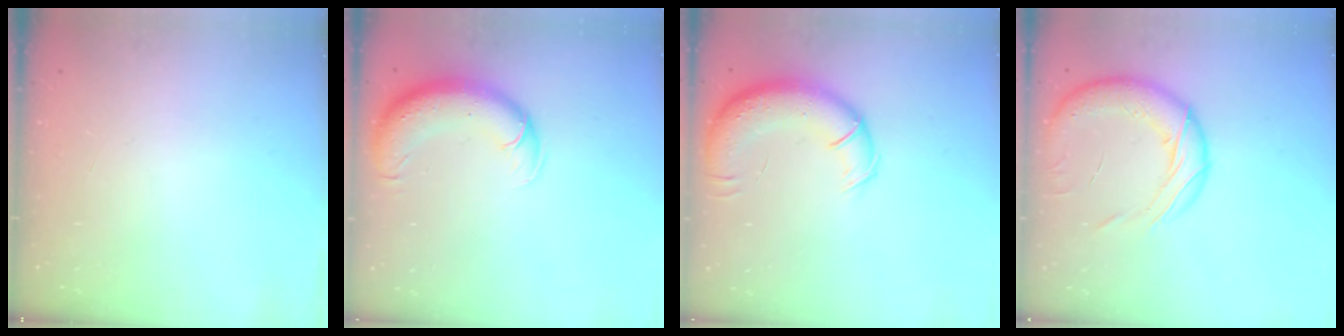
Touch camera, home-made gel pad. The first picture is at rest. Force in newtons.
{"total": 11.0, "press": 10.6, "slide": 2.8}
{"total": 13.8, "press": 13.3, "slide": 3.7}
{"total": 17.5, "press": 17.1, "slide": 3.9}